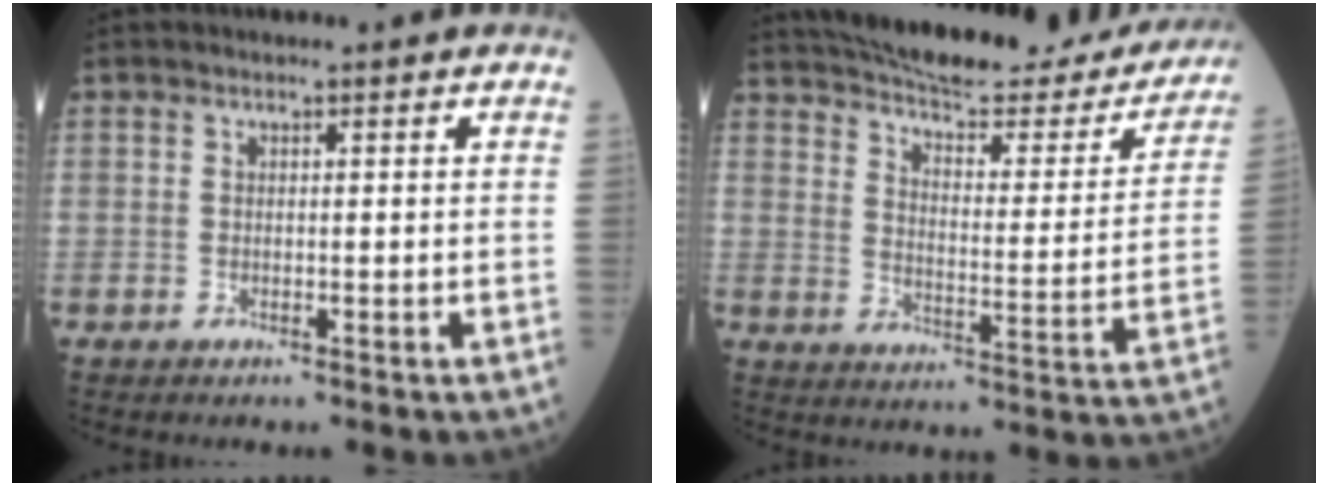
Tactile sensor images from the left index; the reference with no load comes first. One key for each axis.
{"total": 26.9, "fx": 24.4, "fy": 5.6, "fz": 9.7, "tx": -0.146, "ty": -0.054, "tz": 0.308}